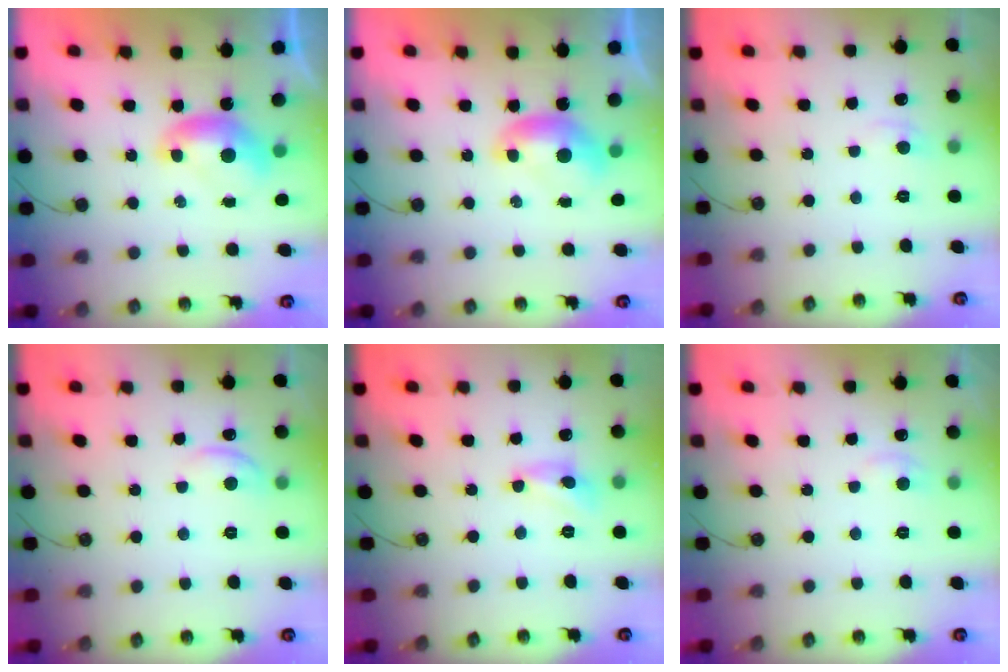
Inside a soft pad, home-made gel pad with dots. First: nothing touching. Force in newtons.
{"total": 0.0}
{"total": 0.6, "press": 0.6, "slide": 0.2}
{"total": 3.1, "press": 3.0, "slide": 0.8}
{"total": 2.5, "press": 2.5, "slide": 0.3}
{"total": 1.8, "press": 1.7, "slide": 0.6}